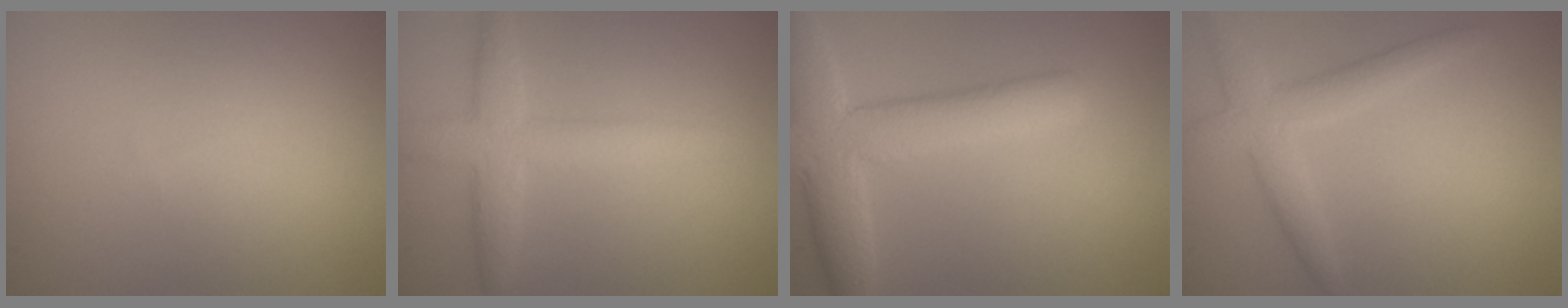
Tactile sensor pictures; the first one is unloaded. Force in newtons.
{"total": 4.4, "press": 4.4, "slide": 0.0}
{"total": 7.1, "press": 7.1, "slide": 0.5}
{"total": 3.4, "press": 3.4, "slide": 0.1}